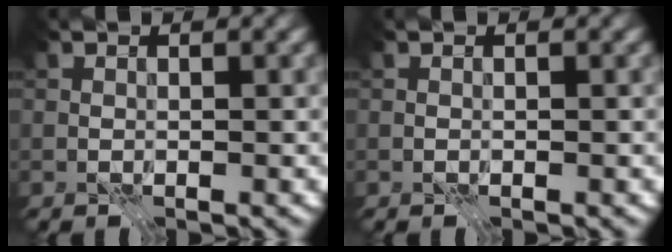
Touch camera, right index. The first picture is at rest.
{"total": 0.0}